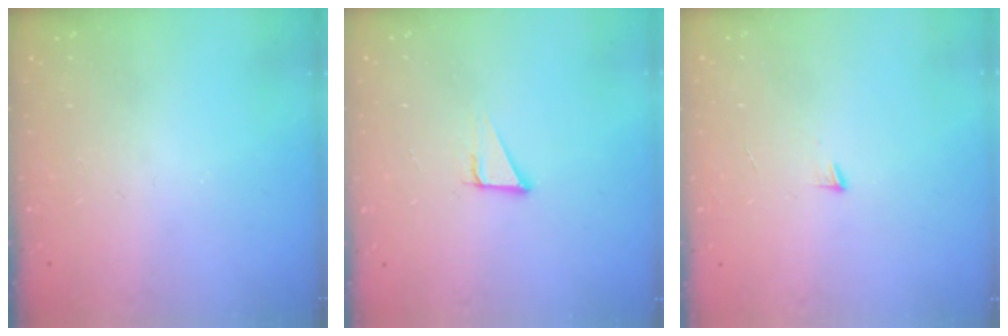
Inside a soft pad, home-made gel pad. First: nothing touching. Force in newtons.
{"total": 2.9, "press": 2.9, "slide": 0.2}
{"total": 4.0, "press": 3.9, "slide": 0.4}